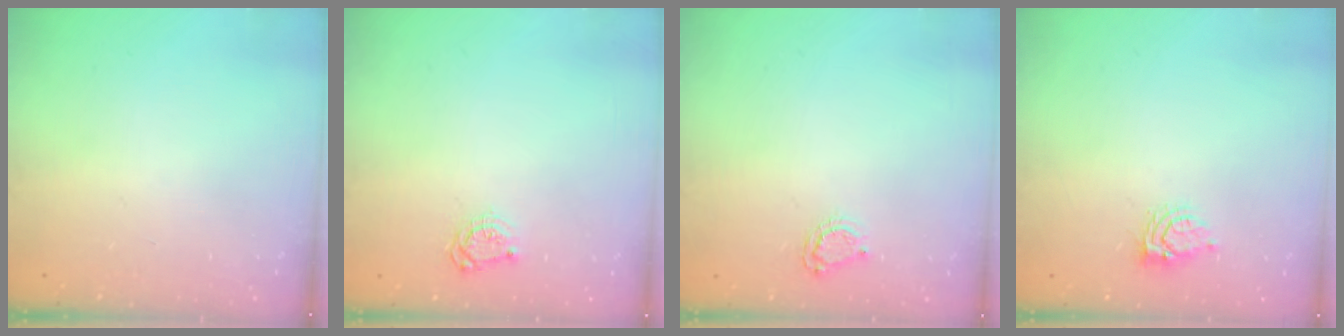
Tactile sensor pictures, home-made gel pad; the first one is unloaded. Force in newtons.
{"total": 4.8, "press": 4.8, "slide": 0.6}
{"total": 4.7, "press": 4.6, "slide": 0.4}
{"total": 5.3, "press": 5.3, "slide": 0.7}